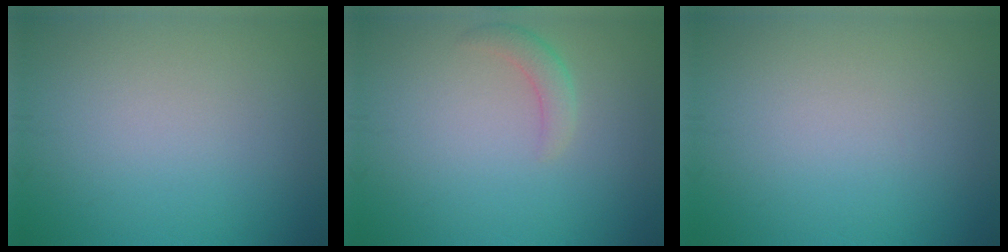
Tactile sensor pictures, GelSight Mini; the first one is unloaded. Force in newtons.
{"total": 1.7, "press": 1.7, "slide": 0.1}
{"total": 0.0}